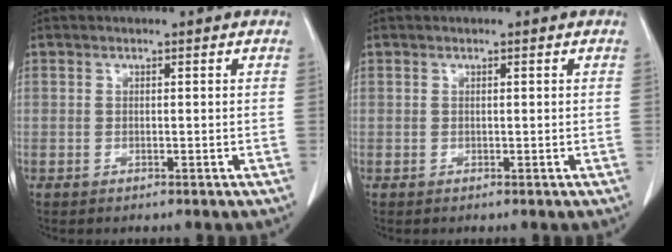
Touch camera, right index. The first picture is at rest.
{"total": 0.0}